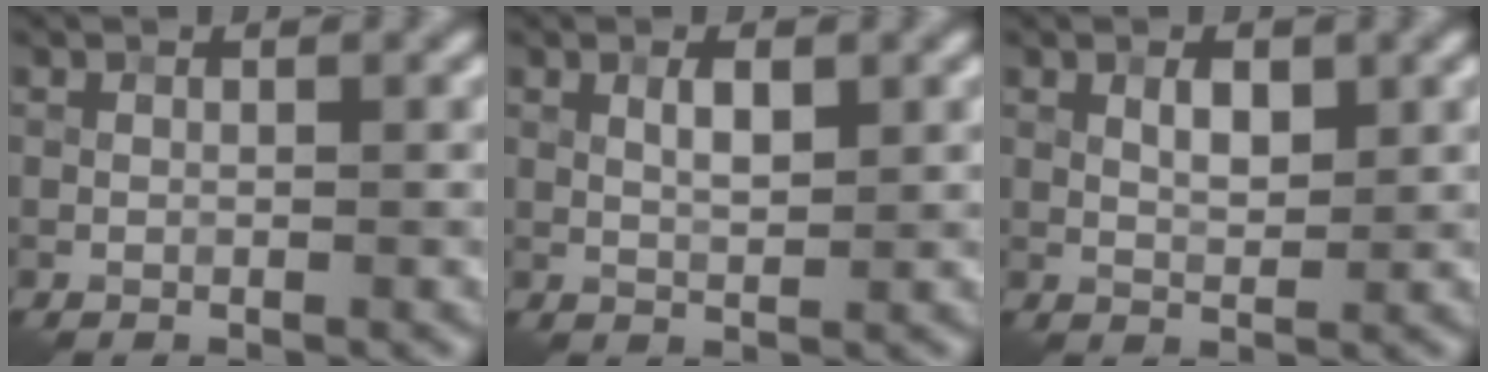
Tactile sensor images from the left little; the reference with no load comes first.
{"total": 1.8, "force": [0.7, 0.6, 1.6], "torque": [-0.031, -0.001, 0.014]}
{"total": 2.0, "force": [0.8, 0.9, 1.6], "torque": [-0.028, -0.001, 0.014]}